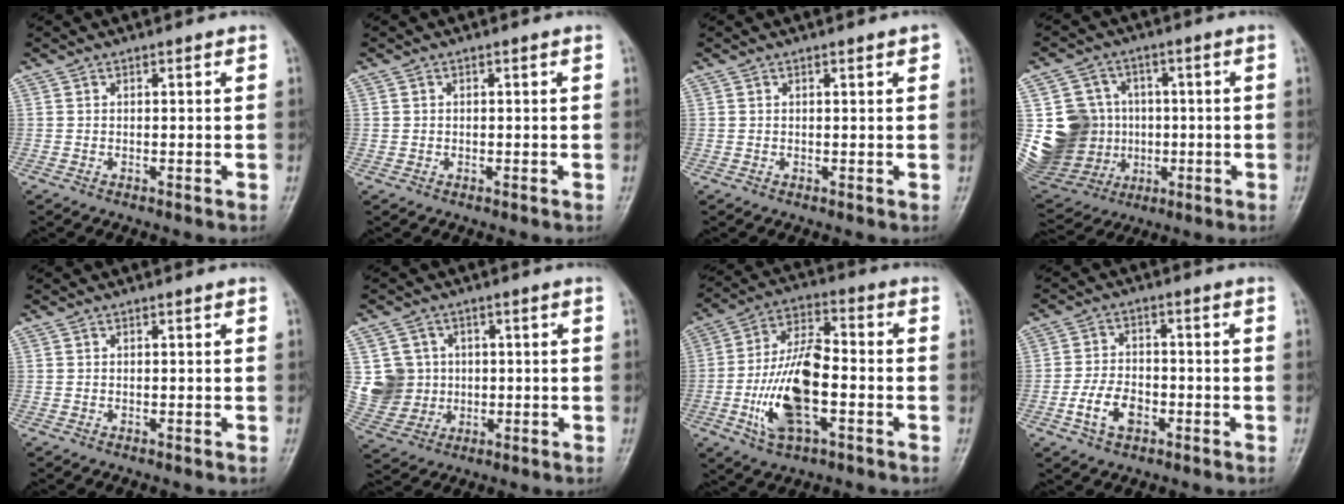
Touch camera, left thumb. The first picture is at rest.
{"total": 0.6, "force": [0.0, 0.6, 0.1], "torque": [0.002, 0.003, 0.001]}
{"total": 1.2, "force": [0.7, 0.4, 0.9], "torque": [-0.008, -0.001, 0.008]}
{"total": 17.1, "force": [0.2, 15.6, 7.0], "torque": [-0.119, 0.024, 0.030]}
{"total": 0.0}
{"total": 8.7, "force": [0.8, 8.2, 2.7], "torque": [-0.029, 0.005, 0.024]}
{"total": 15.3, "force": [-3.7, 7.1, 13.1], "torque": [-0.249, 0.024, -0.067]}
{"total": 6.7, "force": [-2.7, 4.4, 4.3], "torque": [-0.074, 0.019, -0.051]}